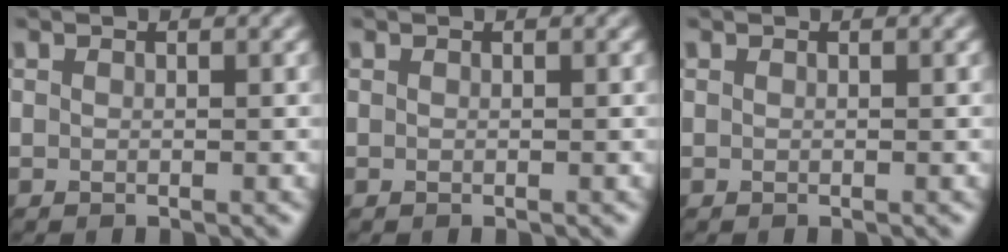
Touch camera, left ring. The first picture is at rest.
{"total": 0.0}
{"total": 0.0}